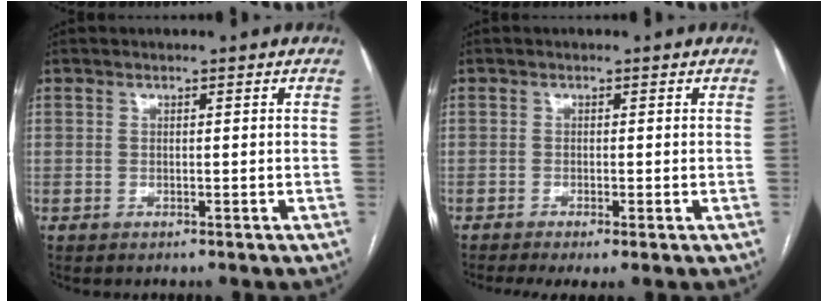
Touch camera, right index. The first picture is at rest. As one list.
[{"total": 3.5, "force": [-2.1, 0.5, 2.7], "torque": [-0.044, -0.011, -0.035]}]